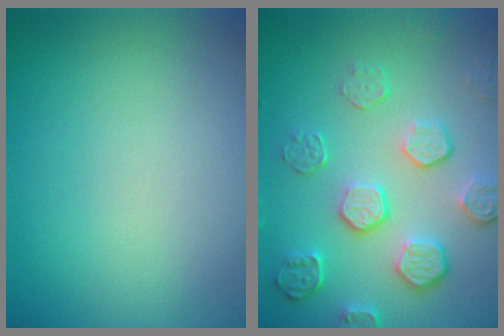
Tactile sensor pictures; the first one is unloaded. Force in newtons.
{"total": 5.3, "press": 3.8, "slide": 3.7}